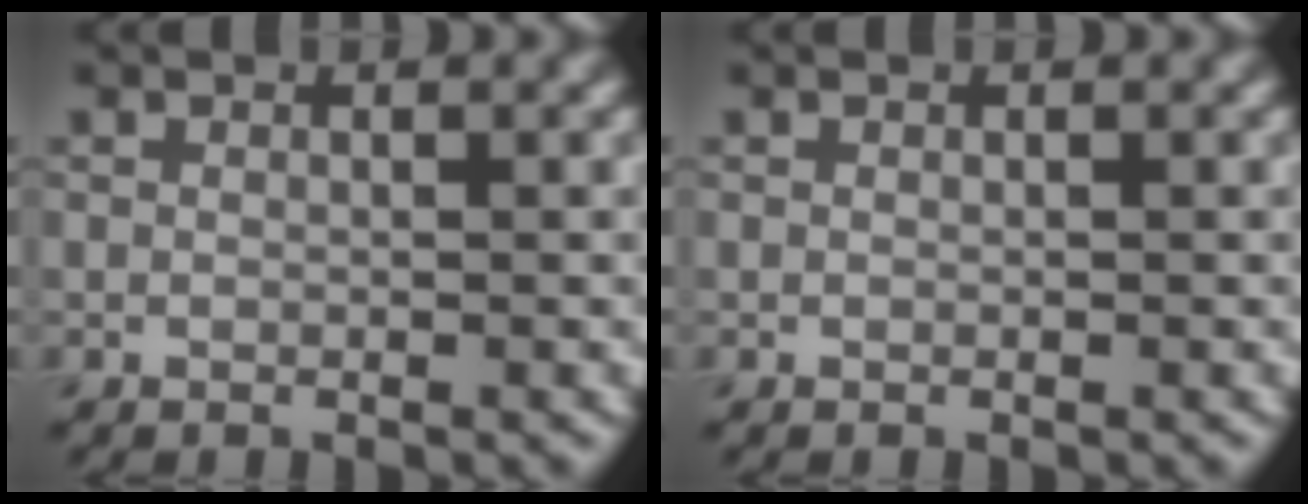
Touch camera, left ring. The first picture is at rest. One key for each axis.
{"total": 0.0}